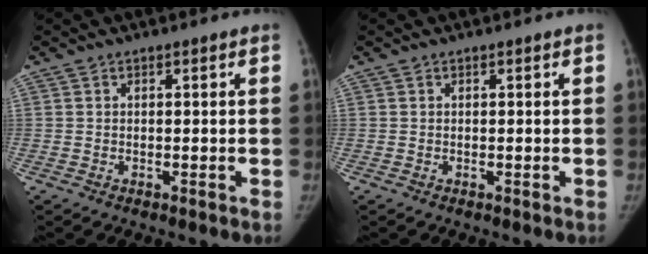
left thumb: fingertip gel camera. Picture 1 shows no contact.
{"total": 0.0}